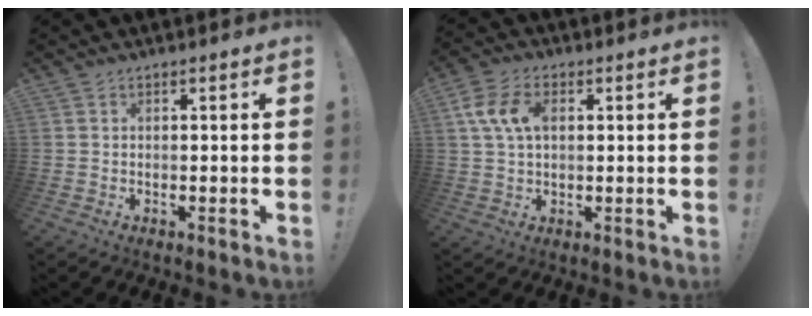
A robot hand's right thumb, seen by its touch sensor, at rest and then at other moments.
{"total": 9.2, "force": [2.1, 5.8, 6.8], "torque": [-0.138, 0.014, 0.041]}